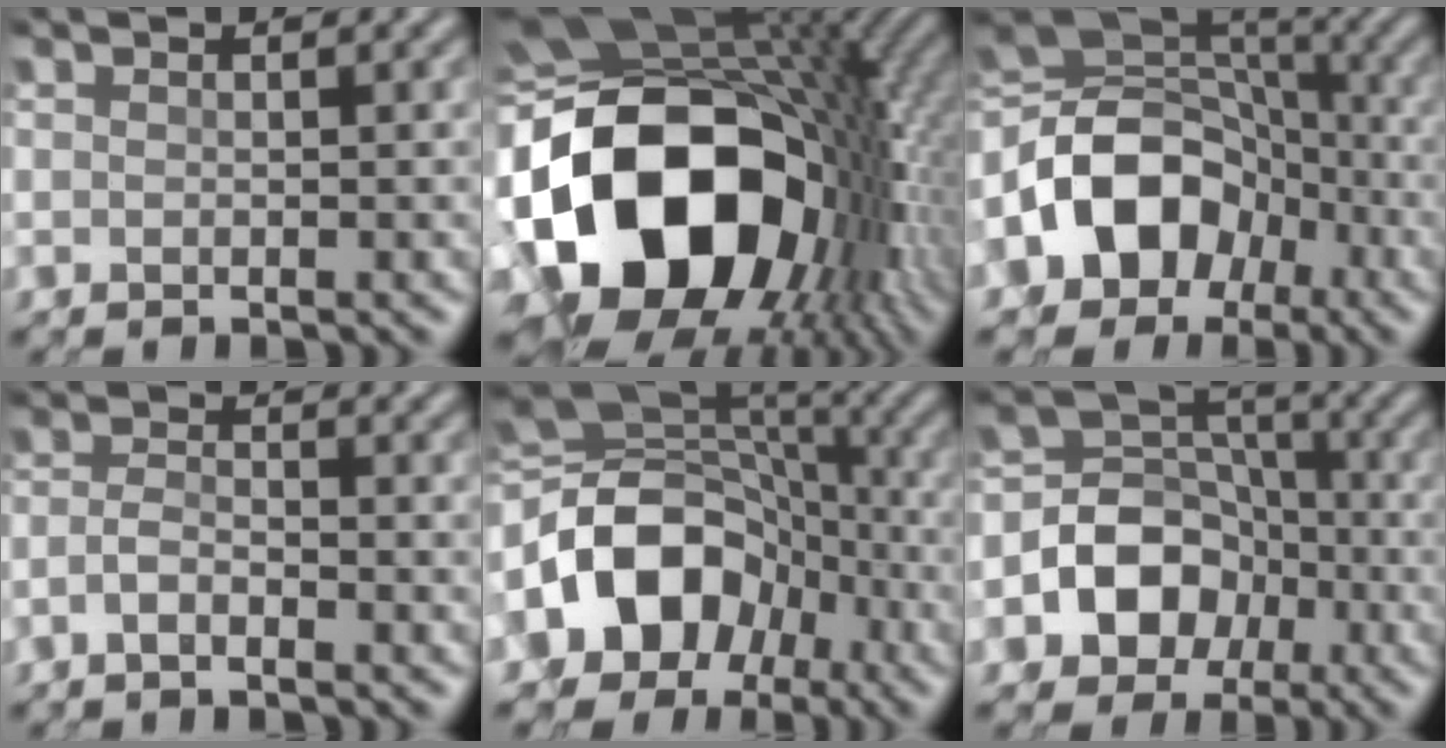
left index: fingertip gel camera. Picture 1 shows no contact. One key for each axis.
{"total": 19.7, "fx": -4.0, "fy": 14.0, "fz": 13.2, "tx": -0.268, "ty": -0.017, "tz": -0.054}
{"total": 10.3, "fx": -3.2, "fy": 7.5, "fz": 6.2, "tx": -0.113, "ty": 0.012, "tz": -0.062}
{"total": 1.6, "fx": -1.0, "fy": 0.1, "fz": 1.2, "tx": -0.034, "ty": 0.008, "tz": -0.024}
{"total": 11.4, "fx": -2.9, "fy": 8.5, "fz": 7.1, "tx": -0.134, "ty": 0.001, "tz": -0.051}
{"total": 7.8, "fx": -2.5, "fy": 6.5, "fz": 3.6, "tx": -0.056, "ty": 0.015, "tz": -0.069}